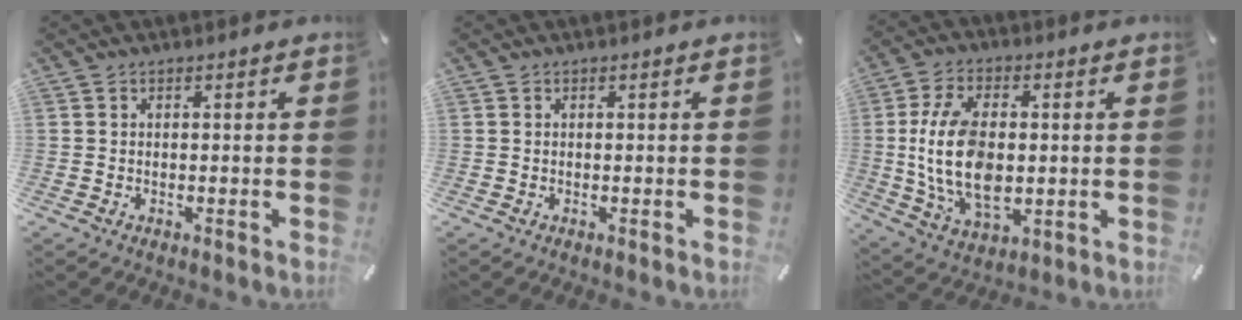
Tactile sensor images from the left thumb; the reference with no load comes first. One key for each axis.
{"total": 0.0}
{"total": 15.3, "fx": 0.4, "fy": 9.2, "fz": 12.1, "tx": -0.271, "ty": -0.009, "tz": 0.004}